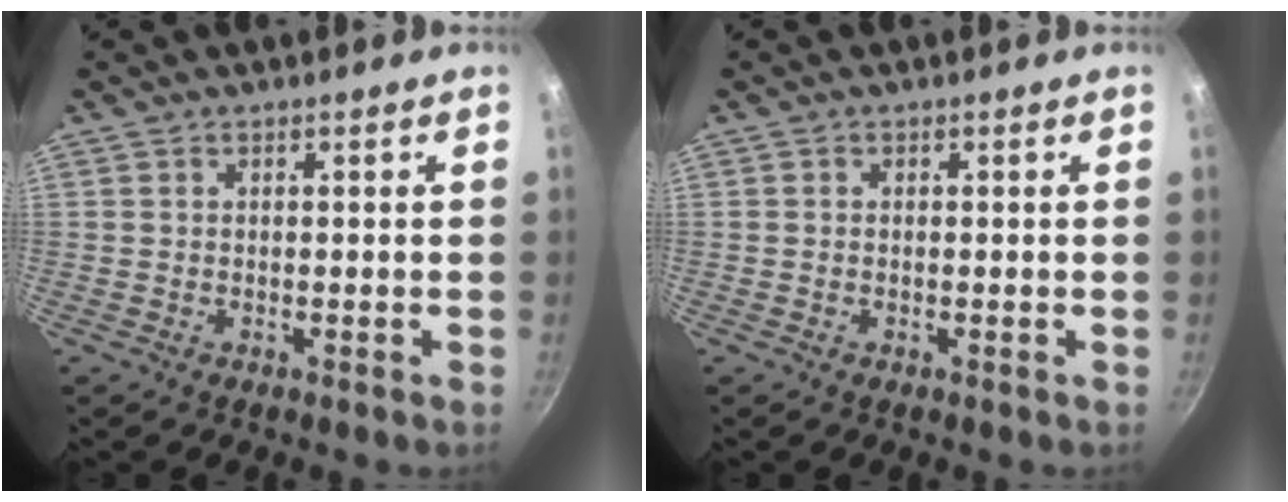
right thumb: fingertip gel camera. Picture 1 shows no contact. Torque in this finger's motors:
{"motor_torque": [0.39, 0.09, -0.58, -0.03, -0.02]}